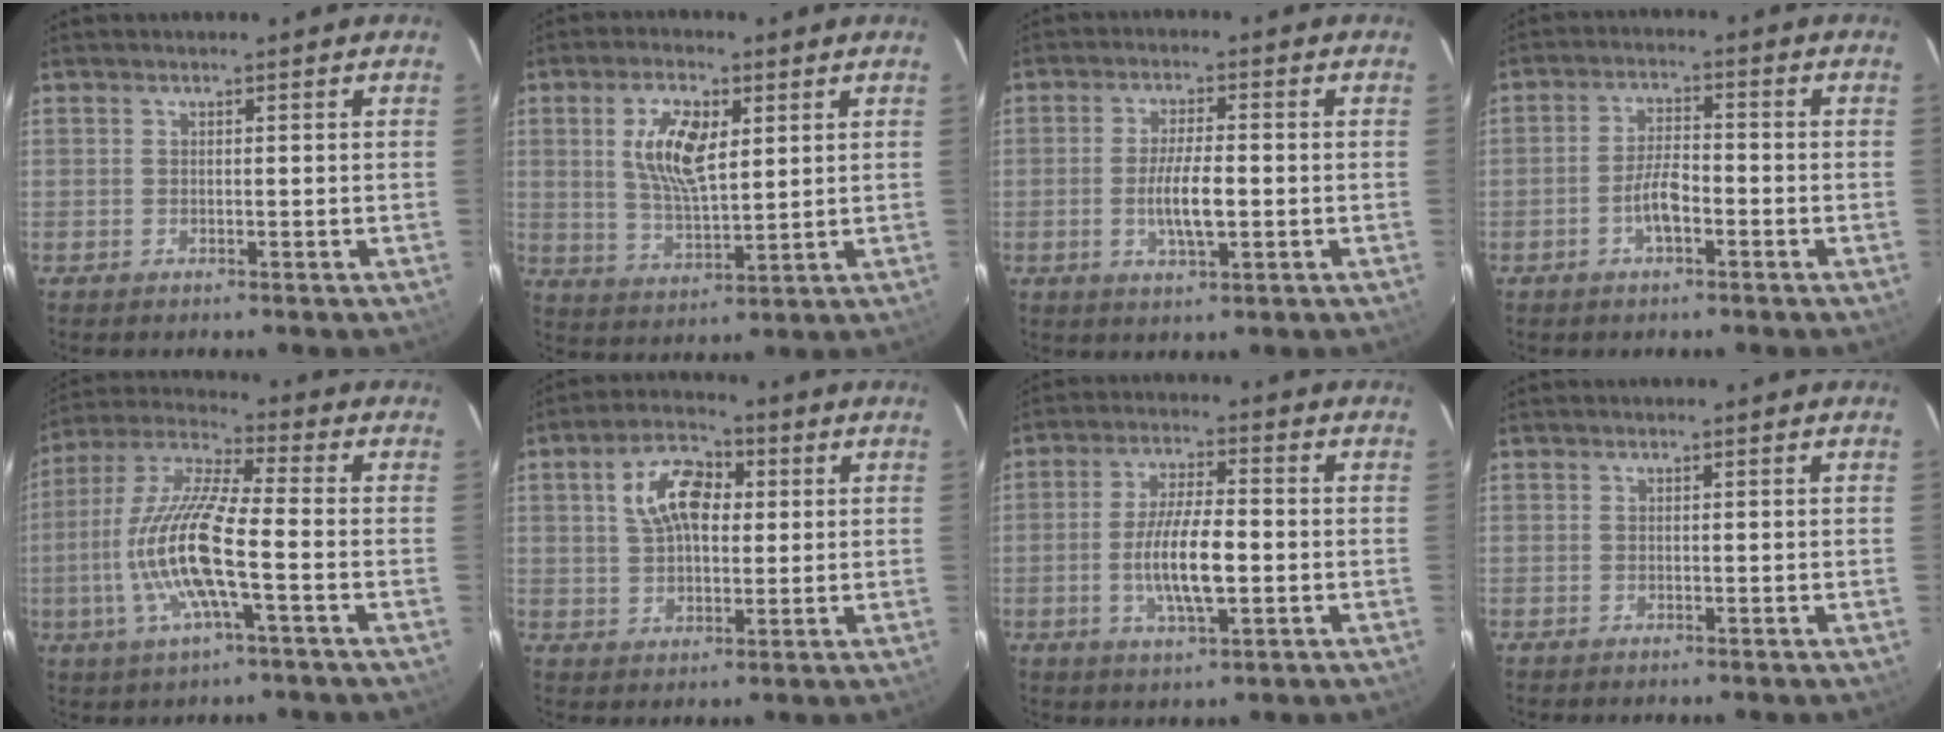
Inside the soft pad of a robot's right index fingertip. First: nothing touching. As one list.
[{"total": 8.1, "force": [3.2, 4.1, 6.2], "torque": [-0.114, 0.004, 0.067]}, {"total": 6.7, "force": [-1.2, 1.8, 6.3], "torque": [-0.123, -0.004, -0.021]}, {"total": 5.0, "force": [-2.3, 1.7, 4.1], "torque": [-0.087, 0.007, -0.041]}, {"total": 15.3, "force": [-3.6, 2.4, 14.7], "torque": [-0.298, -0.004, -0.073]}, {"total": 10.4, "force": [2.6, 6.3, 7.8], "torque": [-0.147, 0.029, 0.045]}, {"total": 10.1, "force": [-1.9, 2.9, 9.5], "torque": [-0.185, -0.003, -0.034]}, {"total": 0.0}]